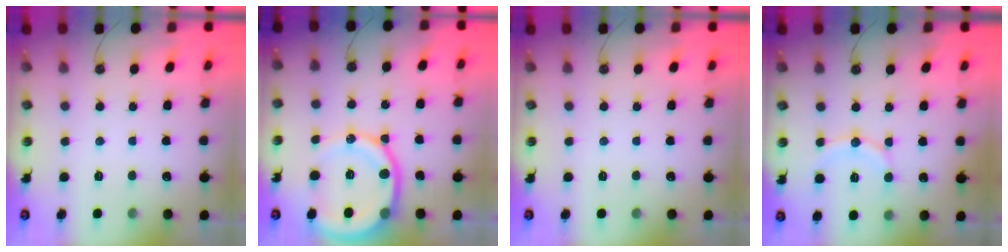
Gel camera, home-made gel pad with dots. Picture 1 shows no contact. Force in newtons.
{"total": 15.7, "press": 15.5, "slide": 1.8}
{"total": 0.0}
{"total": 10.8, "press": 10.4, "slide": 3.0}